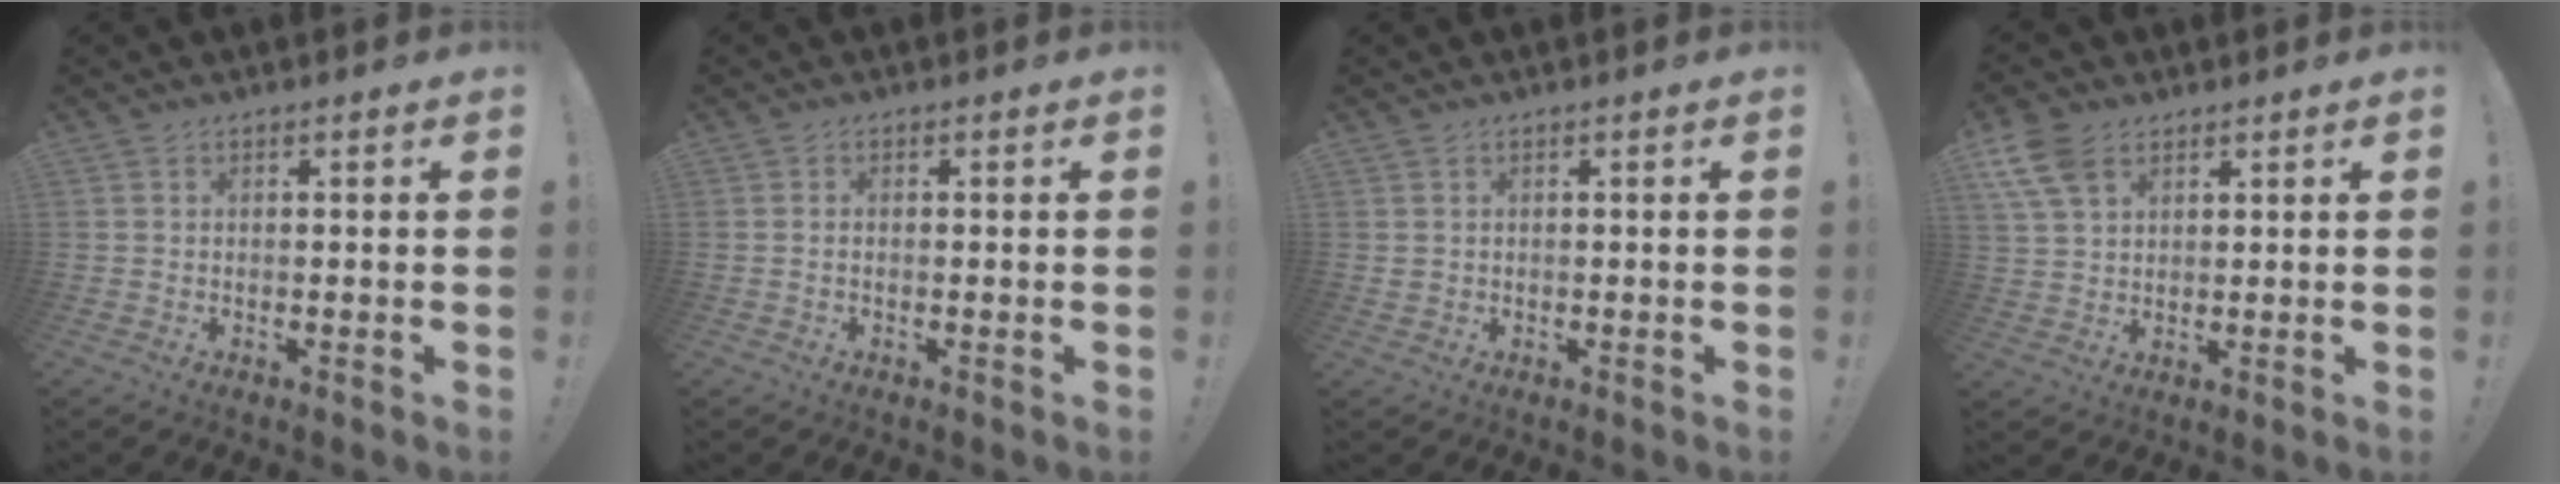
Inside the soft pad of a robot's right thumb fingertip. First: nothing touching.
{"total": 0.8, "force": [-0.3, 0.4, 0.6], "torque": [-0.021, 0.005, -0.004]}
{"total": 1.1, "force": [0.2, 1.0, 0.3], "torque": [-0.005, 0.003, 0.003]}
{"total": 8.9, "force": [4.5, 5.5, 5.4], "torque": [-0.104, -0.007, 0.090]}